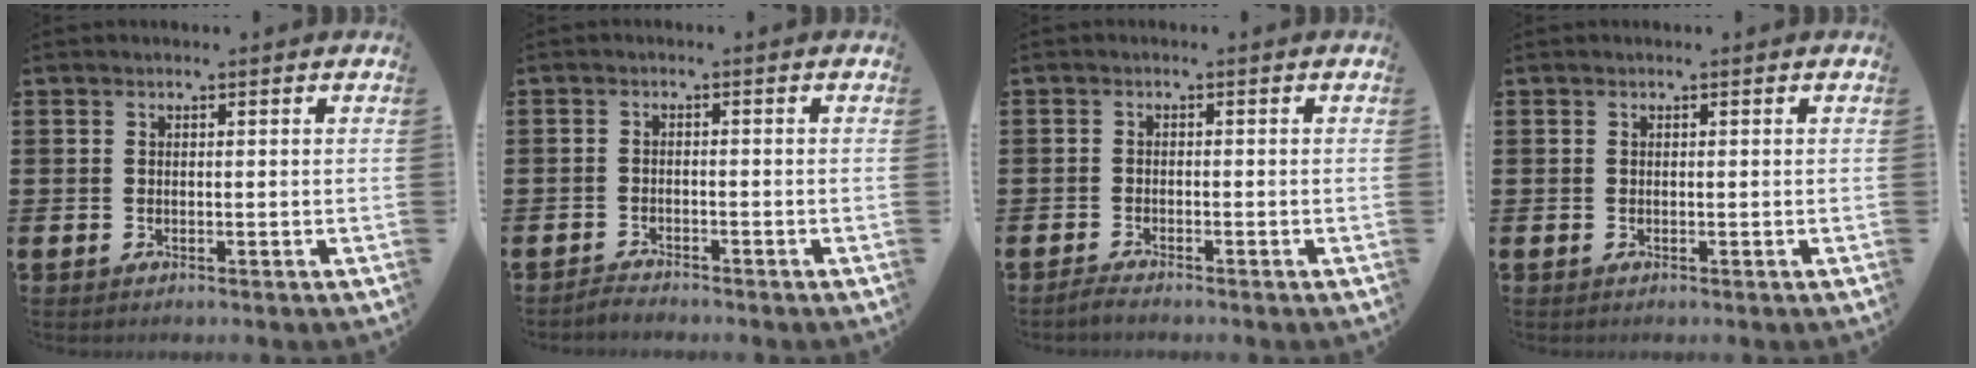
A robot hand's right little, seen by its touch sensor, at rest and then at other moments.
{"total": 1.4, "force": [-1.4, 0.0, -0.1], "torque": [-0.003, 0.003, -0.029]}
{"total": 1.1, "force": [-1.0, 0.0, 0.5], "torque": [-0.011, -0.001, -0.019]}
{"total": 0.0}